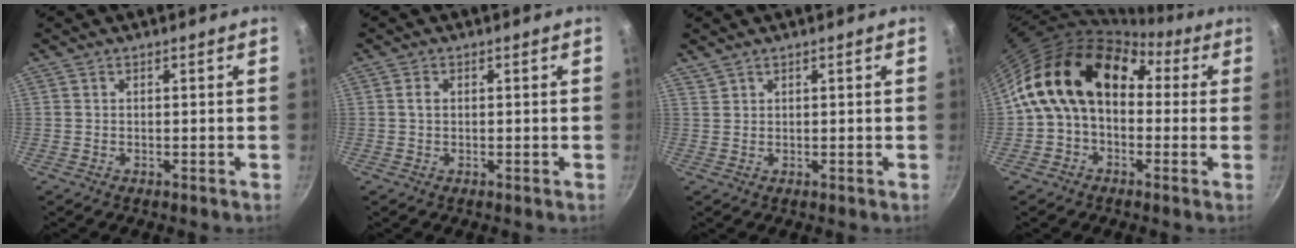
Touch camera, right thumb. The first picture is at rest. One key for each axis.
{"total": 1.3, "fx": 0.1, "fy": 0.9, "fz": 0.9, "tx": -0.017, "ty": 0.003, "tz": 0.002}
{"total": 1.2, "fx": 1.1, "fy": 0.4, "fz": 0.1, "tx": 0.000, "ty": 0.003, "tz": 0.027}
{"total": 17.4, "fx": 2.3, "fy": 12.3, "fz": 12.1, "tx": -0.180, "ty": 0.046, "tz": 0.019}